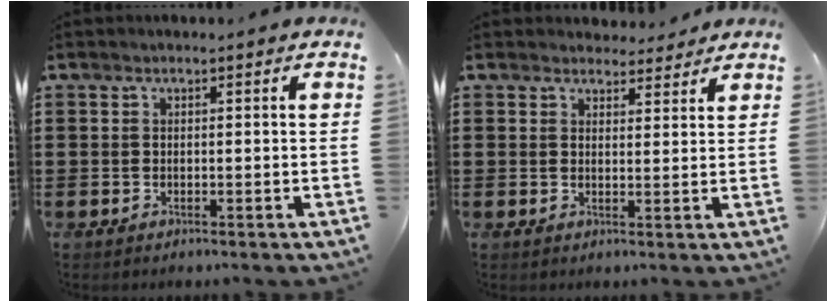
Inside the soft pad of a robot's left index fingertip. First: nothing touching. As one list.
[{"total": 3.1, "force": [2.9, 1.0, 0.3], "torque": [-0.006, -0.007, 0.054]}]